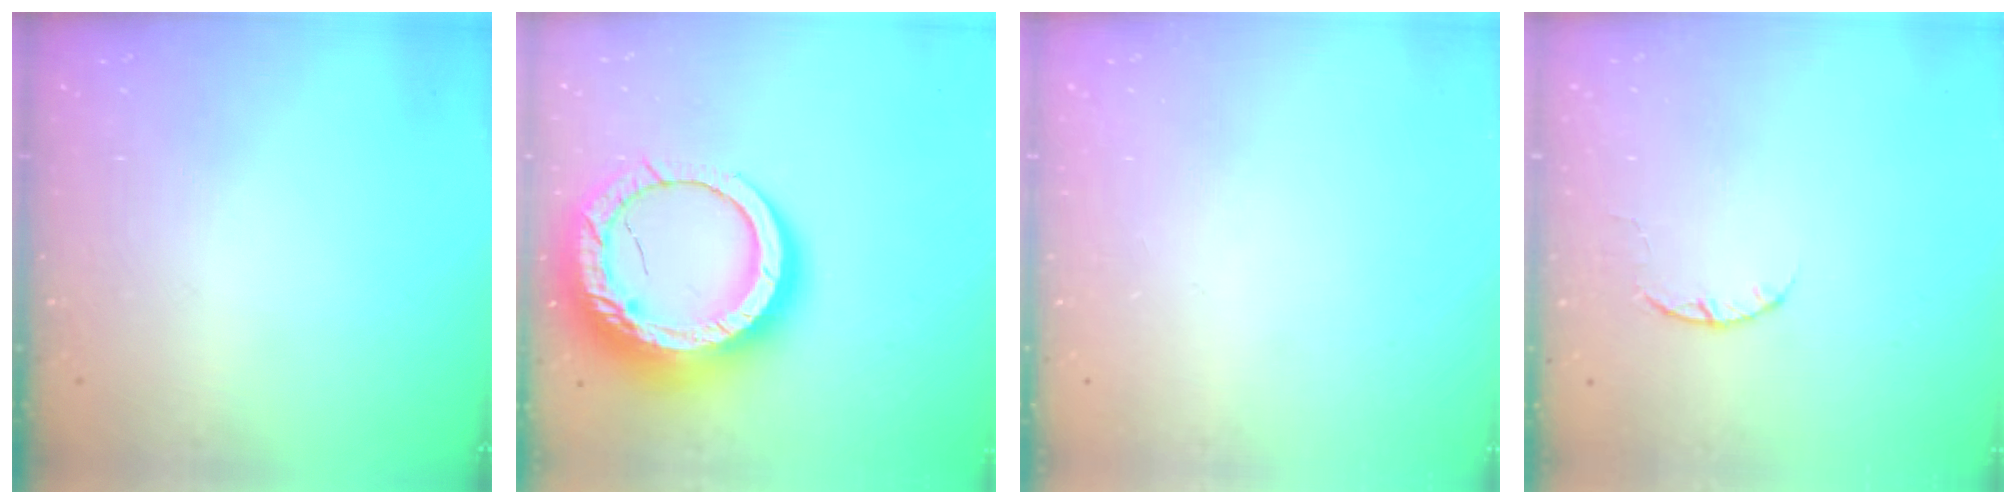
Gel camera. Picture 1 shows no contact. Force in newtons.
{"total": 22.8, "press": 22.7, "slide": 2.3}
{"total": 0.0}
{"total": 2.5, "press": 2.4, "slide": 0.4}